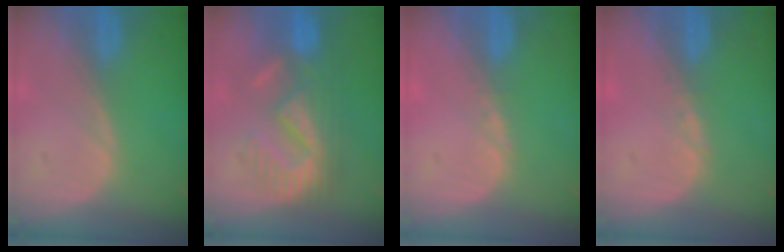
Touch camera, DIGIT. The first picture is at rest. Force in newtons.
{"total": 9.1, "press": 8.9, "slide": 1.9}
{"total": 0.6, "press": 0.5, "slide": 0.3}
{"total": 0.6, "press": 0.5, "slide": 0.3}